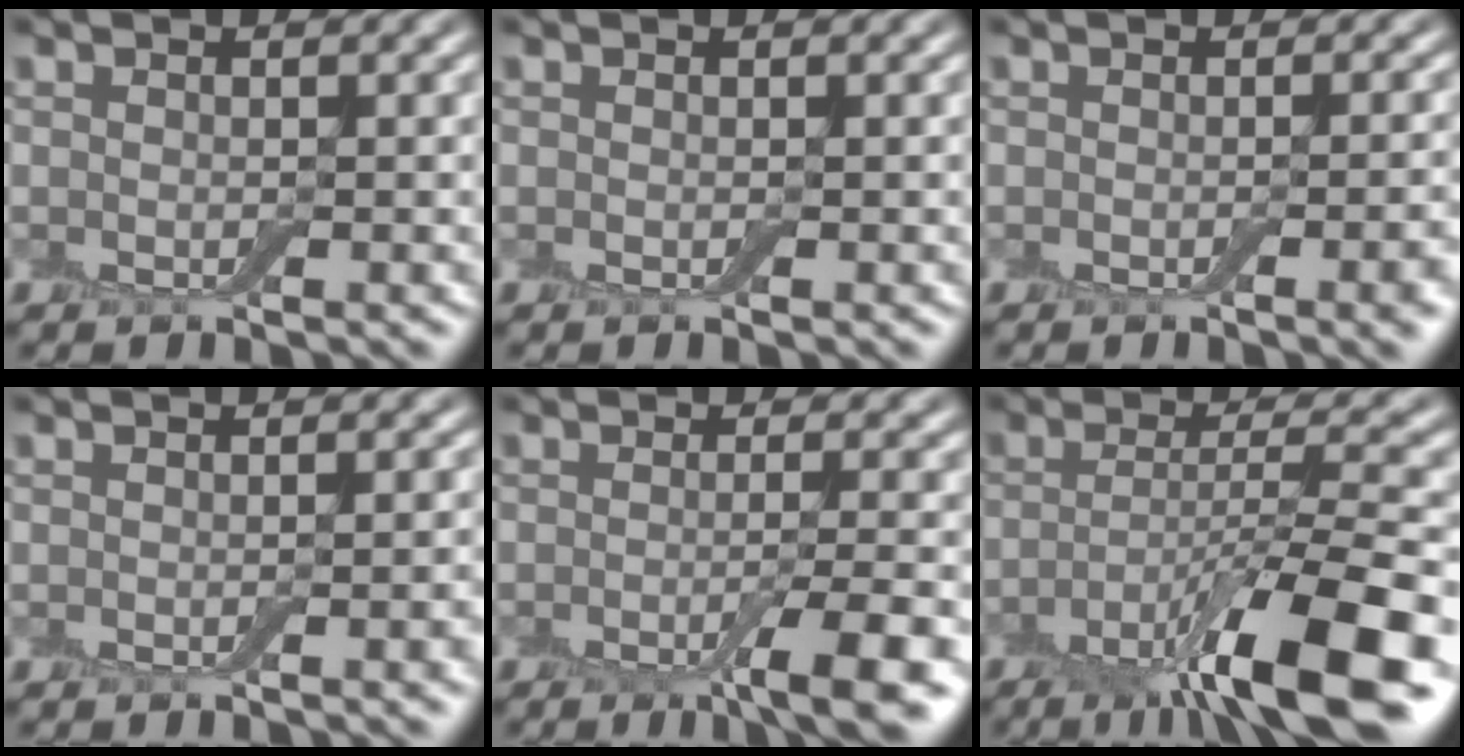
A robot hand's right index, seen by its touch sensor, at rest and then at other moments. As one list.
[{"total": 0.0}, {"total": 3.2, "force": [-1.3, 0.9, 2.8], "torque": [-0.030, -0.002, -0.014]}, {"total": 2.3, "force": [-0.7, 0.6, 2.1], "torque": [-0.024, -0.001, -0.009]}, {"total": 4.8, "force": [-2.4, 0.8, 4.2], "torque": [-0.058, -0.003, -0.037]}, {"total": 10.0, "force": [-5.0, 1.8, 8.5], "torque": [-0.126, 0.008, -0.092]}]